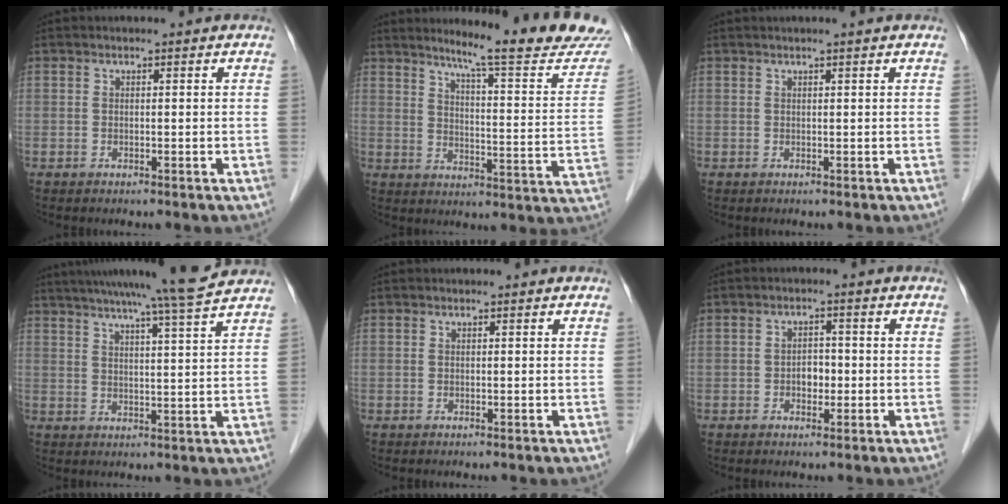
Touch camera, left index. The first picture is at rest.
{"total": 18.8, "force": [17.1, -0.4, 7.7], "torque": [-0.106, -0.085, 0.210]}
{"total": 1.2, "force": [1.0, -0.3, 0.7], "torque": [-0.016, 0.010, 0.023]}
{"total": 12.9, "force": [11.3, -1.9, 6.0], "torque": [-0.102, -0.007, 0.148]}
{"total": 0.0}
{"total": 2.6, "force": [-0.7, 1.7, 1.7], "torque": [-0.024, 0.009, -0.012]}